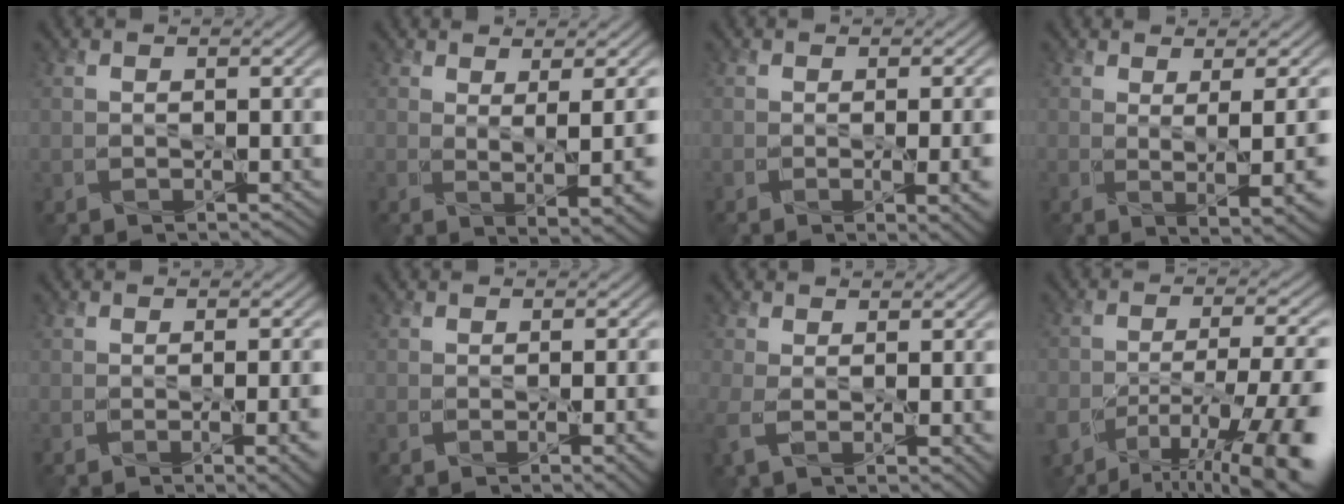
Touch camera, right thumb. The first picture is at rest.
{"total": 6.5, "force": [0.4, 1.9, 6.1], "torque": [-0.081, -0.008, 0.018]}
{"total": 6.6, "force": [-1.6, 2.4, 5.9], "torque": [-0.067, -0.013, -0.005]}
{"total": 7.3, "force": [0.0, 2.2, 6.9], "torque": [-0.085, -0.005, 0.013]}
{"total": 5.8, "force": [-1.7, 2.0, 5.2], "torque": [-0.059, -0.011, -0.012]}
{"total": 4.5, "force": [-1.3, 1.3, 4.0], "torque": [-0.053, -0.007, -0.015]}
{"total": 4.8, "force": [-0.5, 1.7, 4.5], "torque": [-0.105, -0.010, -0.009]}
{"total": 14.8, "force": [-8.2, 5.6, 10.9], "torque": [-0.178, -0.020, -0.128]}